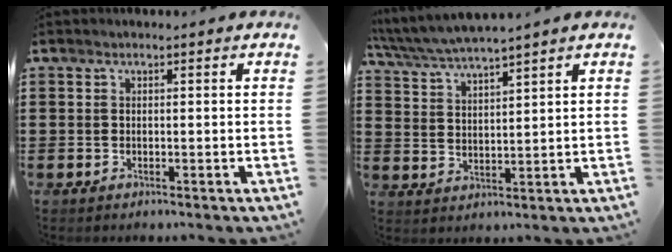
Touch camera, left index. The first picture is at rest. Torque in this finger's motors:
{"motor_torque": [0.71, 0.69, 0.75, 0.15]}